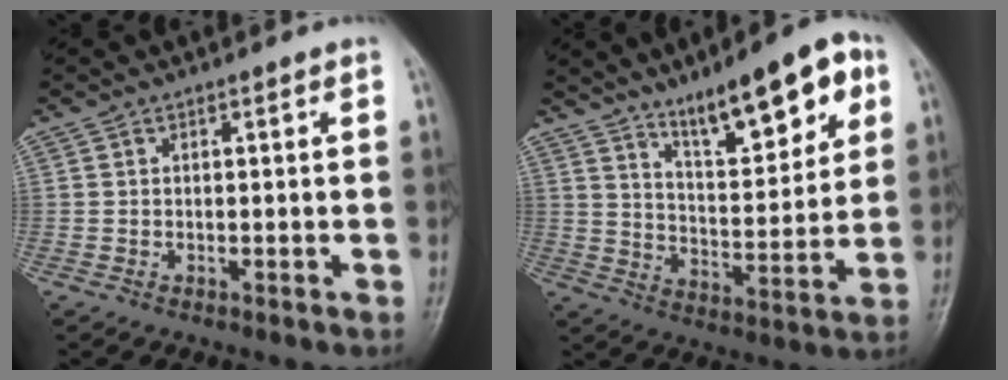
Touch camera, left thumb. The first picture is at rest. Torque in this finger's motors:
{"motor_torque": [0.61, 0.46, 1.14, -1.05, 0.14]}